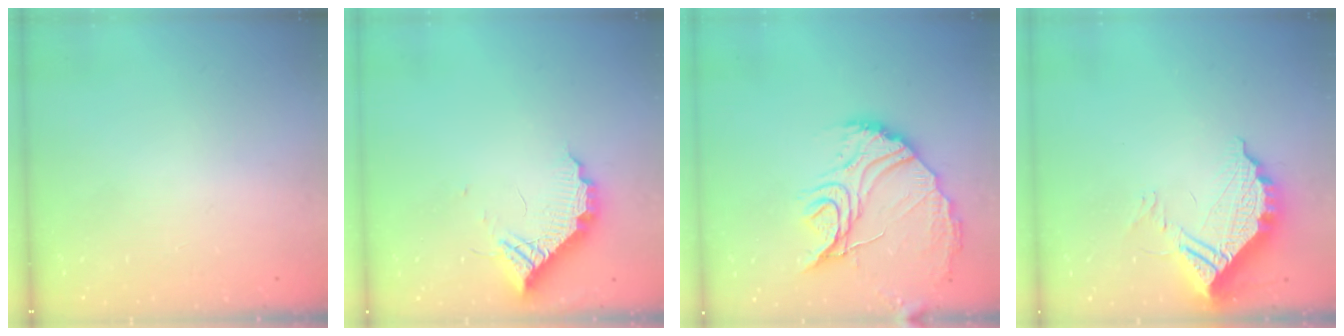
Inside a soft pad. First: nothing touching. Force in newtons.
{"total": 11.5, "press": 11.4, "slide": 0.8}
{"total": 16.8, "press": 16.7, "slide": 1.3}
{"total": 12.3, "press": 12.3, "slide": 1.1}